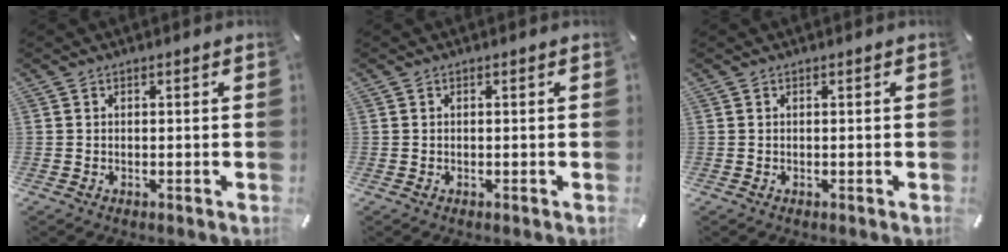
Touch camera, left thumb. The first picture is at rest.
{"total": 0.0}
{"total": 0.0}